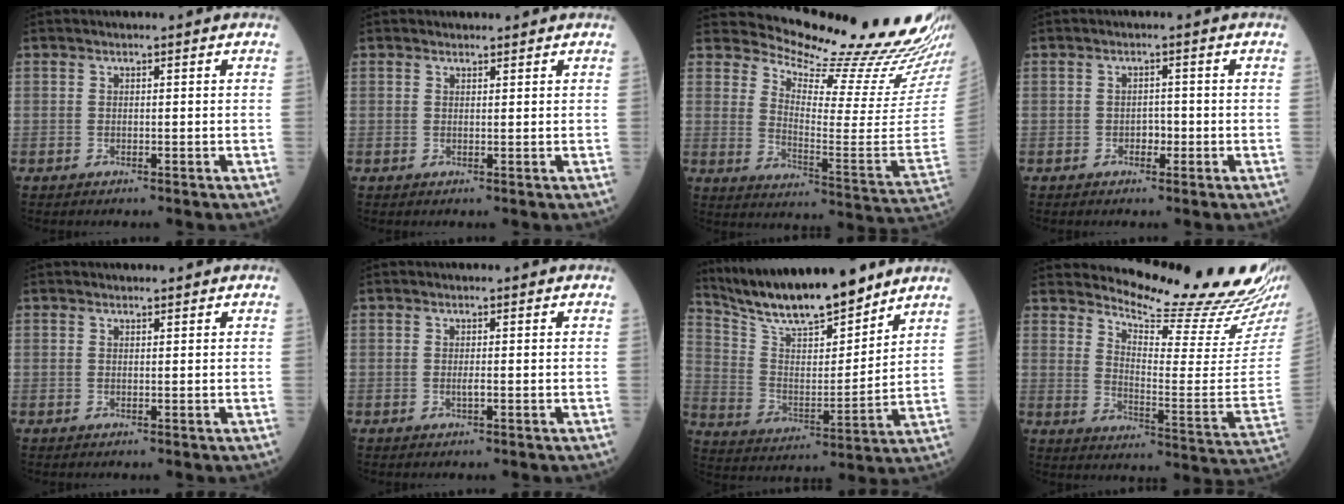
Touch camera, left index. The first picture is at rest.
{"total": 0.9, "force": [0.9, 0.3, 0.0], "torque": [-0.007, -0.001, 0.012]}
{"total": 22.9, "force": [21.8, 0.7, 7.2], "torque": [-0.124, -0.131, 0.277]}
{"total": 1.6, "force": [-0.6, 1.1, 1.0], "torque": [-0.012, 0.005, -0.010]}
{"total": 0.6, "force": [0.6, 0.2, 0.0], "torque": [-0.008, -0.003, 0.008]}
{"total": 0.6, "force": [-0.1, 0.0, 0.6], "torque": [-0.015, -0.001, -0.003]}
{"total": 16.7, "force": [14.8, 2.4, 7.2], "torque": [-0.138, 0.004, 0.267]}
{"total": 17.5, "force": [16.9, -0.9, 4.4], "torque": [-0.081, -0.117, 0.219]}